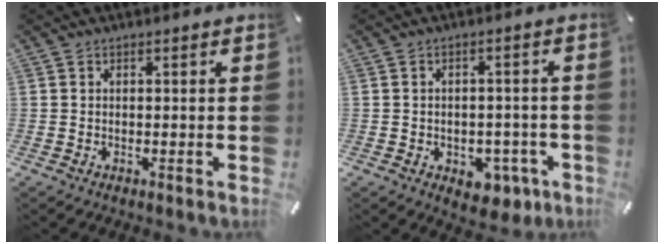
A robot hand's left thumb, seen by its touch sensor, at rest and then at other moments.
{"total": 6.0, "force": [-2.4, 4.2, 3.5], "torque": [-0.038, 0.016, -0.039]}